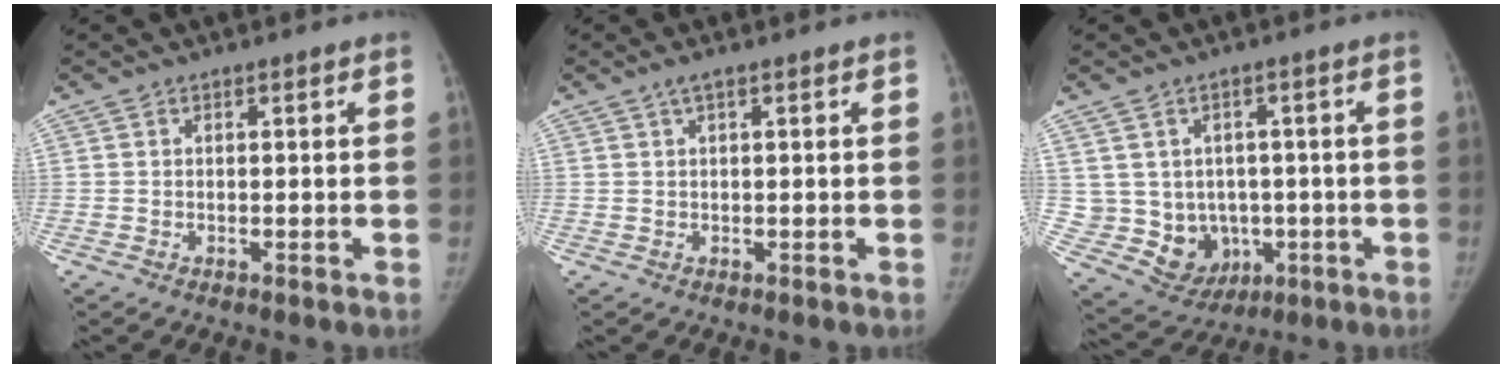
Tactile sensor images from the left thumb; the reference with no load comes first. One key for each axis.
{"total": 1.2, "fx": 0.7, "fy": 0.2, "fz": 1.0, "tx": -0.025, "ty": 0.010, "tz": 0.013}
{"total": 10.2, "fx": -0.8, "fy": 9.0, "fz": 4.6, "tx": -0.047, "ty": 0.007, "tz": 0.015}